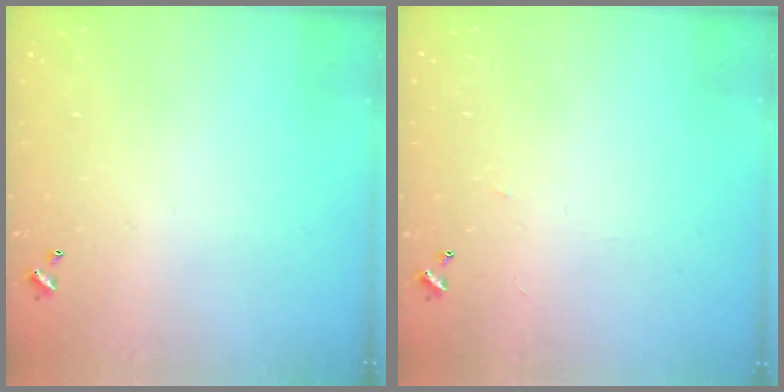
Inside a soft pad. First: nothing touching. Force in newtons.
{"total": 0.5, "press": 0.3, "slide": 0.4}